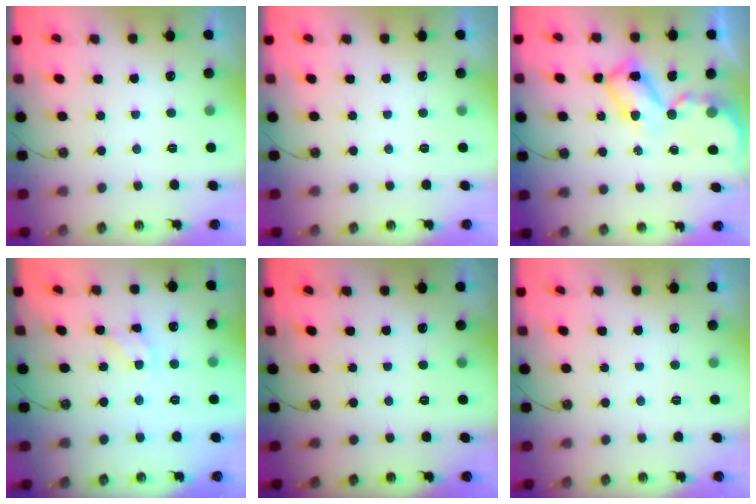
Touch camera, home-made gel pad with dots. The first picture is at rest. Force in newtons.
{"total": 0.0}
{"total": 8.9, "press": 8.9, "slide": 0.7}
{"total": 6.3, "press": 6.3, "slide": 0.0}
{"total": 0.0}
{"total": 0.0}